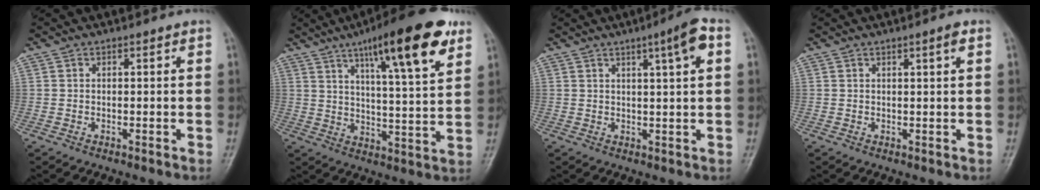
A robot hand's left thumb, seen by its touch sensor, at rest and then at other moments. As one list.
[{"total": 18.9, "force": [10.5, 3.9, 15.2], "torque": [-0.210, -0.036, 0.159]}, {"total": 6.2, "force": [2.5, 0.3, 5.7], "torque": [-0.088, 0.001, 0.038]}, {"total": 1.9, "force": [0.9, -0.1, 1.6], "torque": [-0.027, -0.004, 0.016]}]